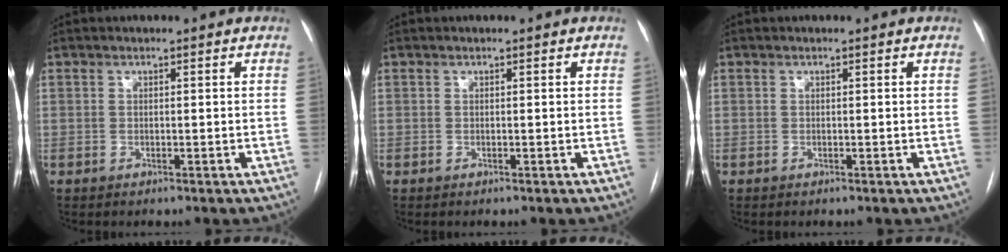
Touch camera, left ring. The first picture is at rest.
{"total": 0.0}
{"total": 0.0}